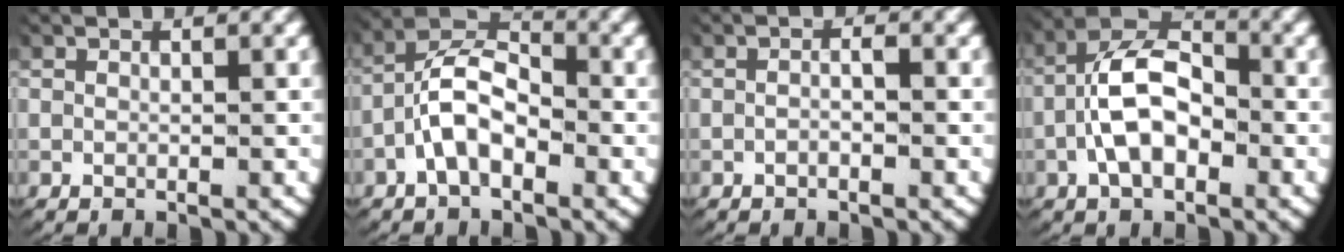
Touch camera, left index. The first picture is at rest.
{"total": 6.0, "force": [-0.9, 4.2, 4.2], "torque": [-0.066, -0.001, -0.029]}
{"total": 0.9, "force": [-0.5, 0.2, 0.8], "torque": [-0.017, 0.002, -0.010]}
{"total": 6.9, "force": [-0.9, 4.4, 5.2], "torque": [-0.094, -0.007, -0.018]}